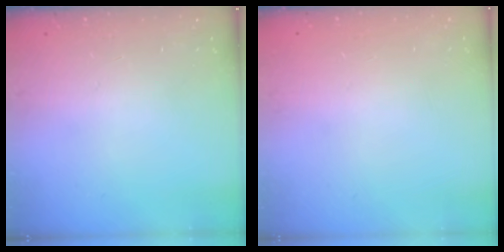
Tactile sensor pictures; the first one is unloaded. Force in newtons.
{"total": 0.0}